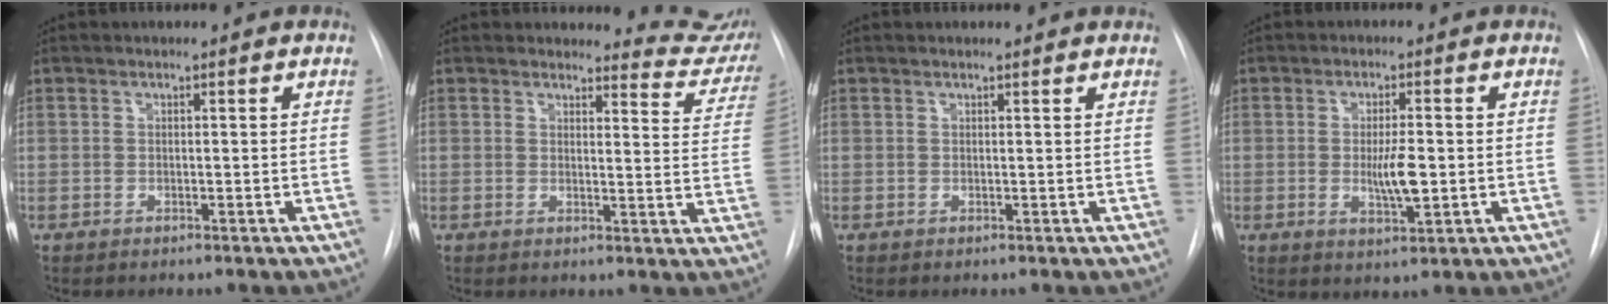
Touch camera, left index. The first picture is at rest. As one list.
[{"total": 8.9, "force": [8.7, 1.6, 0.0], "torque": [0.030, -0.065, 0.068]}, {"total": 2.0, "force": [1.9, 0.0, 0.5], "torque": [-0.013, 0.010, 0.019]}, {"total": 5.1, "force": [-0.5, 1.1, 5.0], "torque": [-0.090, -0.008, -0.005]}]